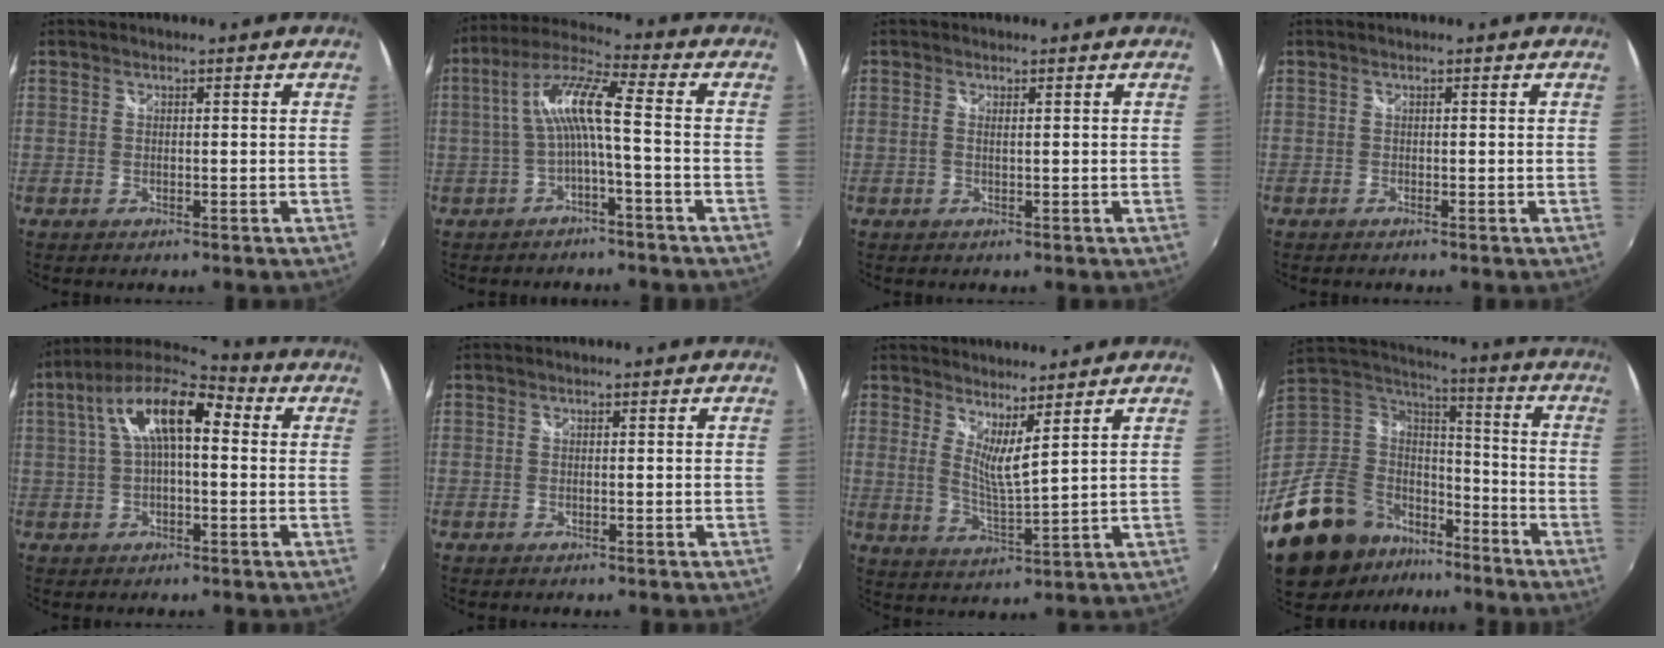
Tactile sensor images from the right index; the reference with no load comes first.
{"total": 8.5, "force": [-1.6, 0.5, 8.3], "torque": [-0.181, 0.019, -0.027]}
{"total": 0.6, "force": [0.2, -0.1, 0.5], "torque": [-0.013, -0.001, 0.001]}
{"total": 0.0}
{"total": 13.0, "force": [2.4, 5.2, 11.7], "torque": [-0.216, 0.033, 0.030]}
{"total": 0.0}
{"total": 5.8, "force": [4.5, -0.1, 3.7], "torque": [-0.060, -0.016, 0.074]}
{"total": 21.6, "force": [-14.0, 13.1, 10.0], "torque": [-0.220, 0.019, -0.223]}